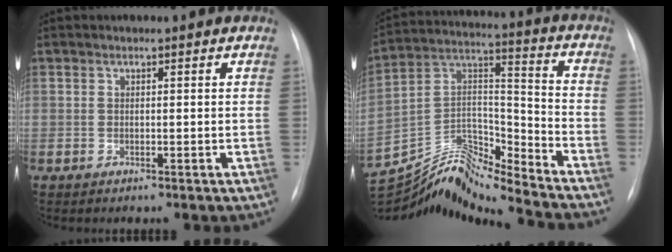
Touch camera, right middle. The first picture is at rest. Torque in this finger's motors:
{"motor_torque": [-0.53, -0.72, -0.27, -0.06]}